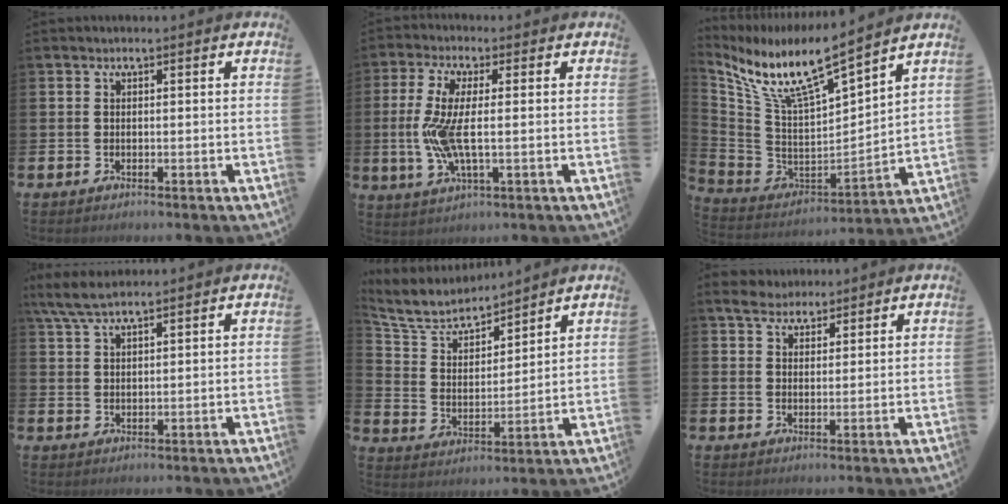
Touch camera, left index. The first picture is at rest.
{"total": 6.8, "force": [-0.2, 2.4, 6.4], "torque": [-0.139, -0.004, -0.006]}
{"total": 9.6, "force": [8.1, 1.1, 4.9], "torque": [-0.137, -0.066, 0.133]}
{"total": 5.0, "force": [4.4, 0.7, 2.3], "torque": [-0.059, -0.010, 0.081]}
{"total": 6.8, "force": [6.4, 1.9, 1.5], "torque": [-0.067, -0.043, 0.111]}
{"total": 4.4, "force": [4.0, 1.6, 0.7], "torque": [-0.016, -0.011, 0.072]}